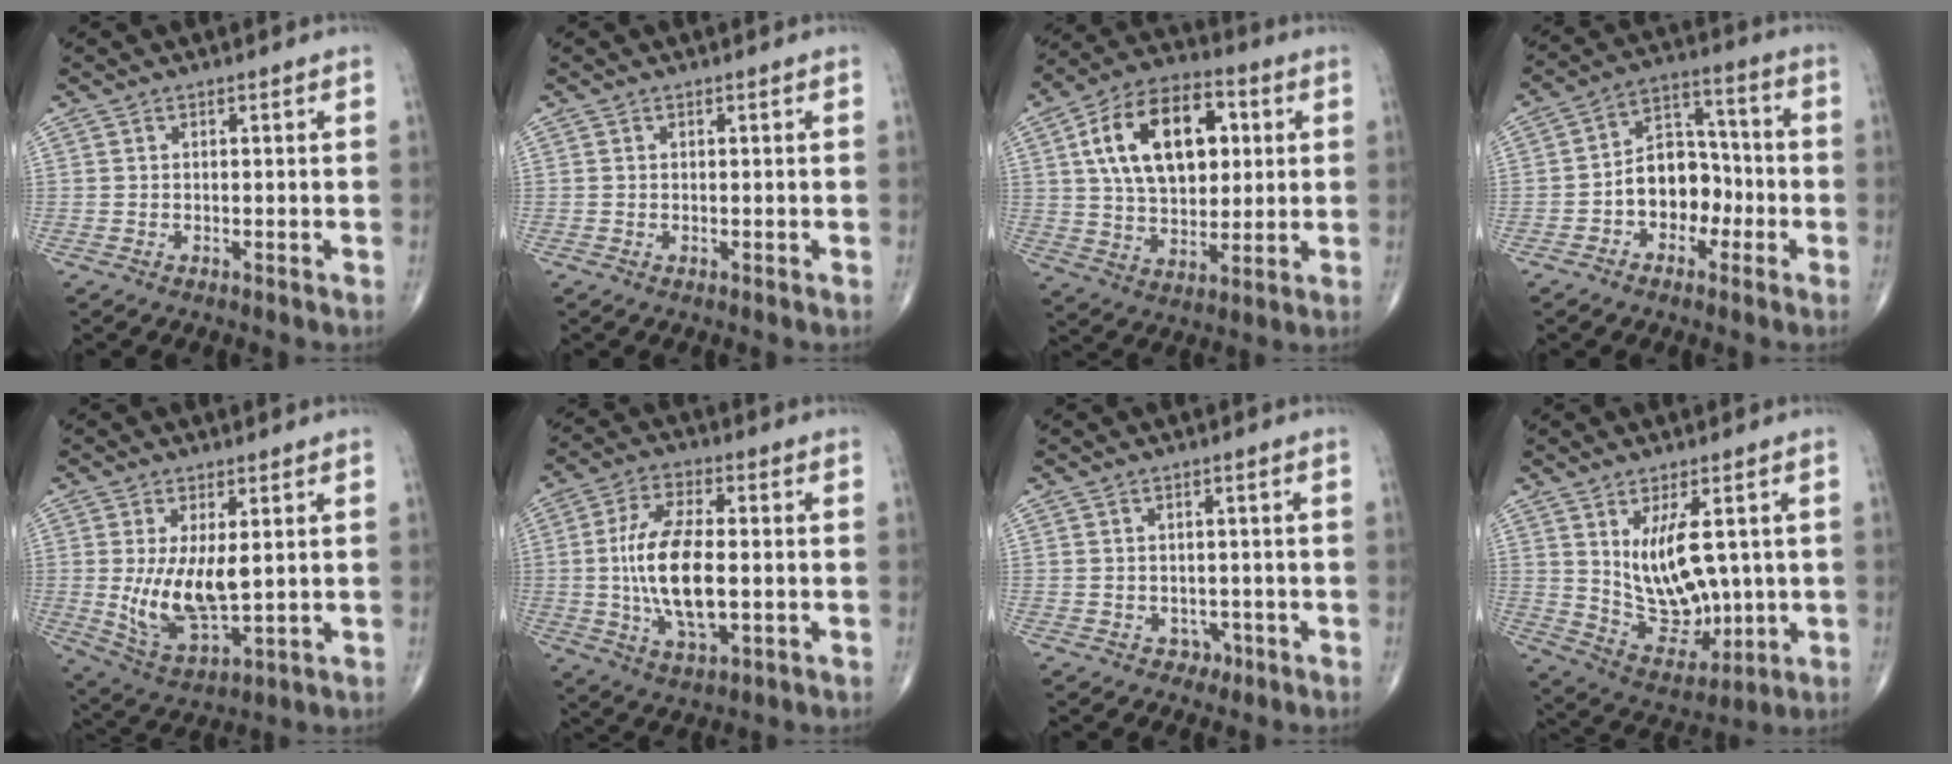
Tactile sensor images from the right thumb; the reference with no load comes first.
{"total": 0.0}
{"total": 19.5, "force": [4.9, 11.6, 14.9], "torque": [-0.222, 0.007, 0.081]}
{"total": 10.2, "force": [-2.8, 7.5, 6.3], "torque": [-0.060, 0.048, -0.057]}
{"total": 11.1, "force": [0.8, 4.9, 9.9], "torque": [-0.180, -0.025, 0.031]}
{"total": 14.8, "force": [-0.7, 6.5, 13.2], "torque": [-0.255, 0.001, -0.012]}
{"total": 2.1, "force": [-0.9, 1.9, 0.6], "torque": [0.007, 0.006, -0.010]}
{"total": 12.9, "force": [2.2, 6.6, 10.8], "torque": [-0.149, -0.024, 0.063]}